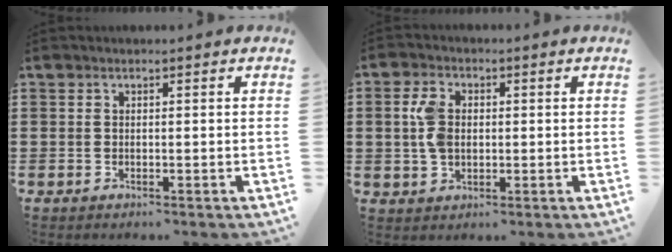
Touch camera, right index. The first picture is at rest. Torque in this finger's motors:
{"motor_torque": [0.99, 0.51, 0.18, 0.11]}